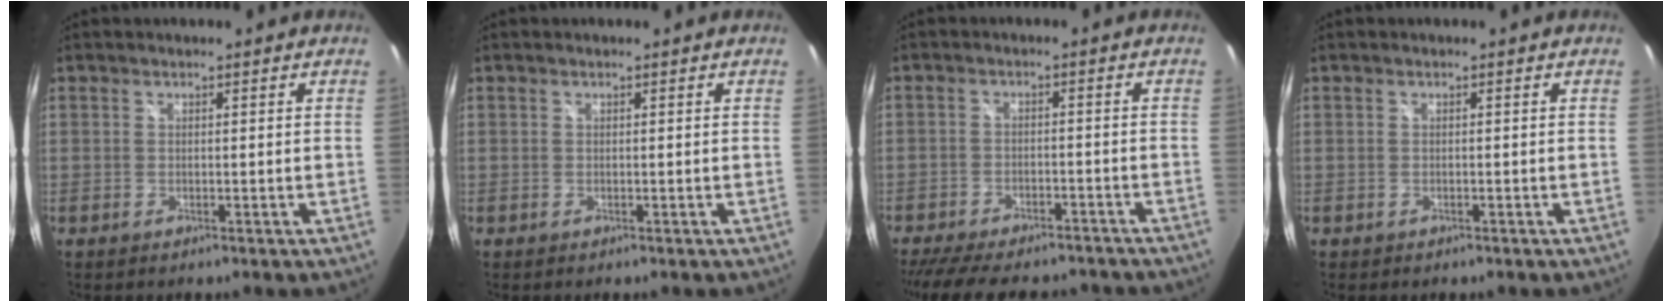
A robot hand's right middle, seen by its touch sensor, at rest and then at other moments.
{"total": 0.0}
{"total": 16.4, "force": [-13.6, 5.6, 7.3], "torque": [-0.163, -0.014, -0.195]}
{"total": 0.6, "force": [-0.4, 0.5, 0.1], "torque": [-0.004, -0.002, -0.006]}